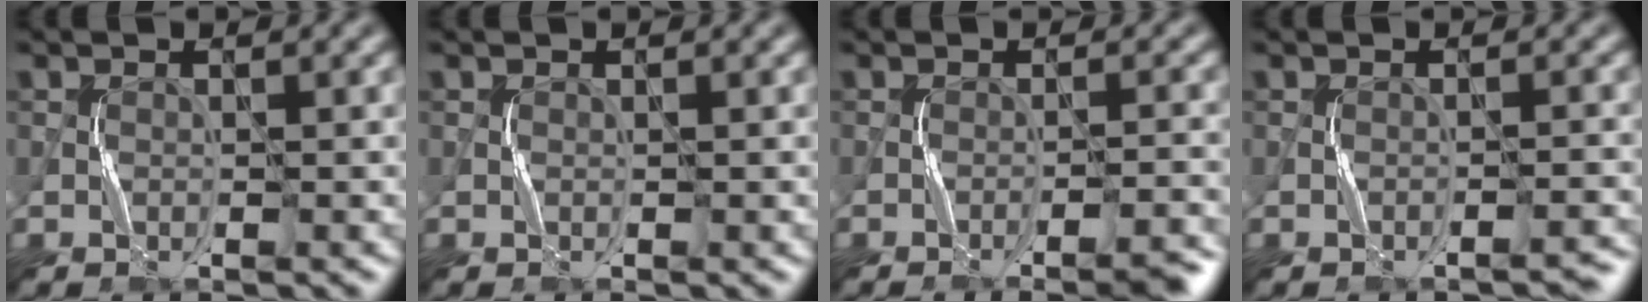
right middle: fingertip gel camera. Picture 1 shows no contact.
{"total": 0.0}
{"total": 3.0, "force": [-1.9, 0.3, 2.3], "torque": [-0.028, 0.011, -0.032]}
{"total": 1.2, "force": [-1.1, -0.1, 0.4], "torque": [-0.007, 0.006, -0.018]}